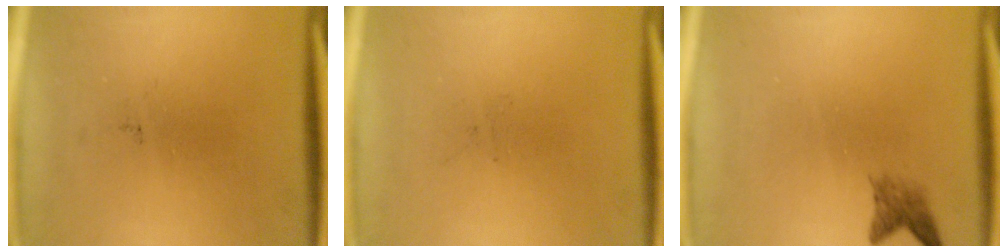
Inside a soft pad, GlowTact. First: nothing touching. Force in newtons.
{"total": 0.0}
{"total": 2.0}